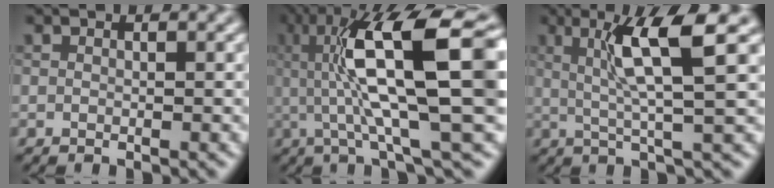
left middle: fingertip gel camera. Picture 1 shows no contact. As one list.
[{"total": 13.6, "force": [2.2, 3.2, 13.0], "torque": [-0.208, 0.017, 0.037]}, {"total": 6.3, "force": [2.0, 0.7, 5.9], "torque": [-0.106, 0.004, 0.036]}]